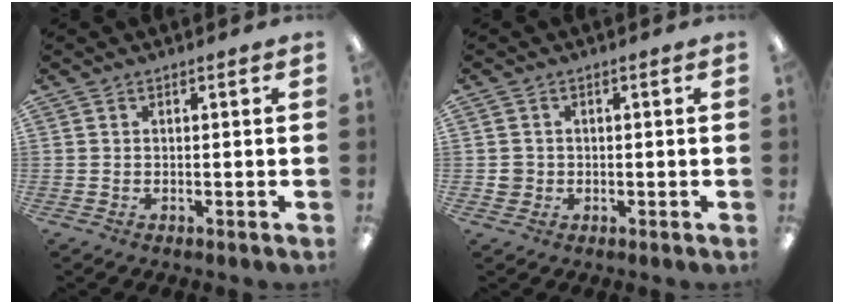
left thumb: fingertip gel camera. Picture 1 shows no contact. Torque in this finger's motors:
{"motor_torque": [-0.12, 0.21, 0.14, -0.04, -0.01]}